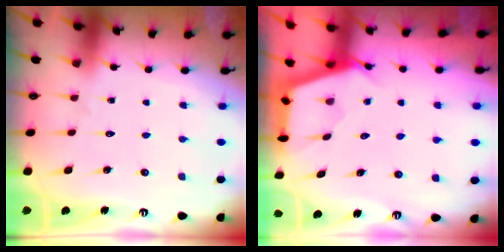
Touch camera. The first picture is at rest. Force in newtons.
{"total": 3.0, "press": 3.0, "slide": 0.4}